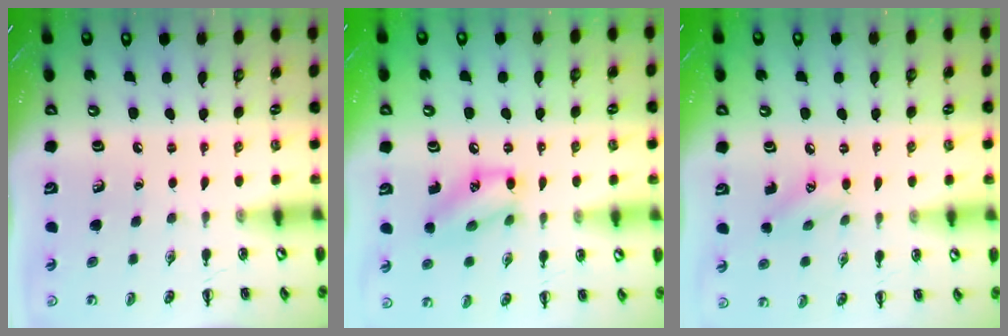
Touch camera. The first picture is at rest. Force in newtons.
{"total": 12.0, "press": 11.8, "slide": 2.2}
{"total": 7.7, "press": 7.5, "slide": 2.0}